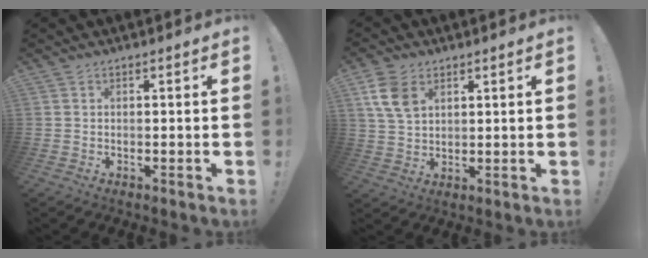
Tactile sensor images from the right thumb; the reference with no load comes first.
{"total": 9.0, "force": [4.0, 6.1, 5.4], "torque": [-0.094, -0.005, 0.078]}